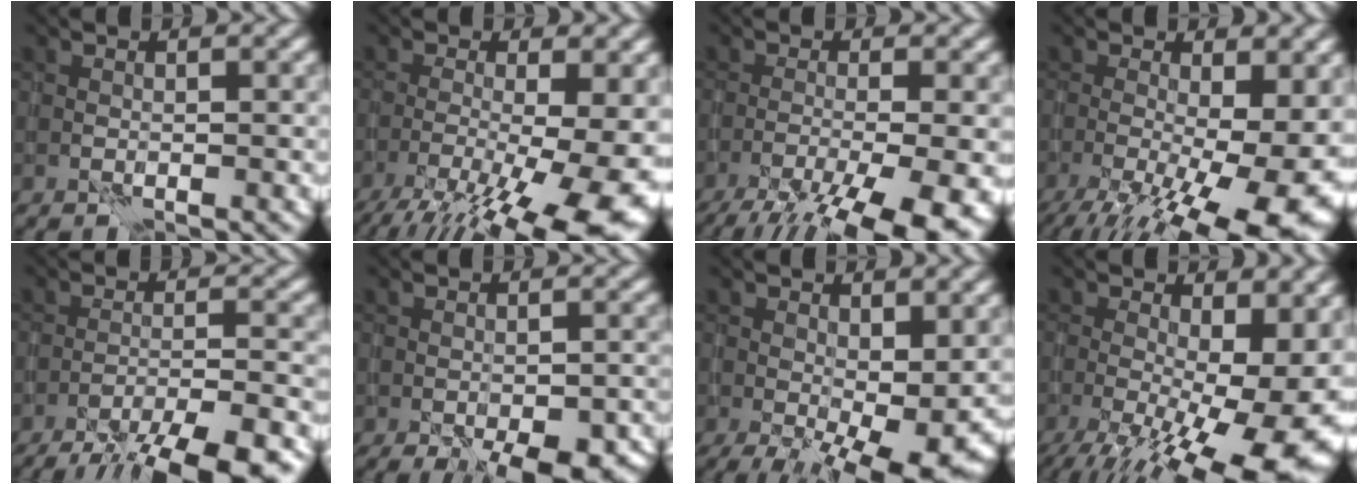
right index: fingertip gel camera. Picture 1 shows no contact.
{"total": 14.7, "force": [-6.4, 4.6, 12.4], "torque": [-0.188, -0.011, -0.093]}
{"total": 11.4, "force": [-7.2, 2.6, 8.5], "torque": [-0.134, -0.030, -0.100]}
{"total": 15.3, "force": [-4.5, 5.5, 13.6], "torque": [-0.181, -0.021, -0.055]}
{"total": 11.4, "force": [-9.5, 2.1, 5.9], "torque": [-0.084, -0.008, -0.128]}
{"total": 7.0, "force": [-4.0, 3.0, 4.8], "torque": [-0.068, -0.013, -0.044]}
{"total": 7.2, "force": [-1.8, 2.9, 6.4], "torque": [-0.101, -0.015, -0.017]}
{"total": 16.8, "force": [-3.9, 6.7, 15.0], "torque": [-0.196, -0.029, -0.037]}